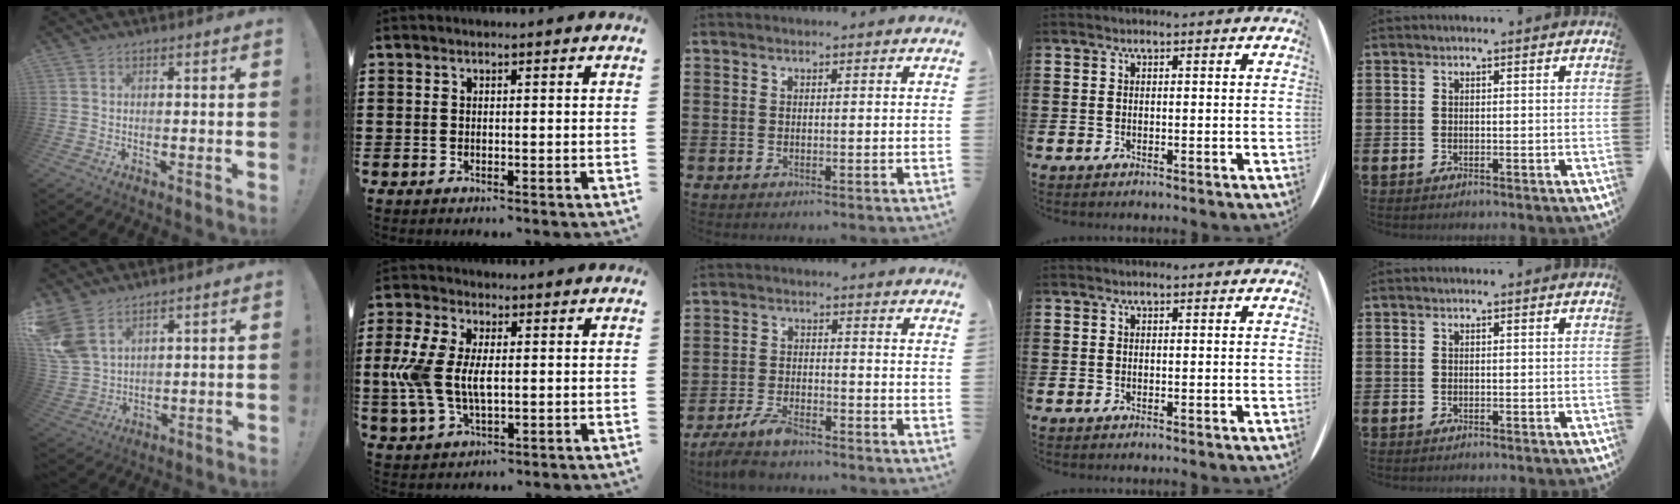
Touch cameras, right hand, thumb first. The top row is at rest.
{"thumb": {"total": 9.8, "force": [6.2, 5.7, 5.0], "torque": [-0.113, -0.029, 0.127]}, "index": {"total": 8.8, "force": [0.4, 4.9, 7.4], "torque": [-0.186, -0.001, -0.004]}, "middle": {"total": 4.7, "force": [-4.1, 1.0, 2.1], "torque": [-0.055, -0.005, -0.085]}}